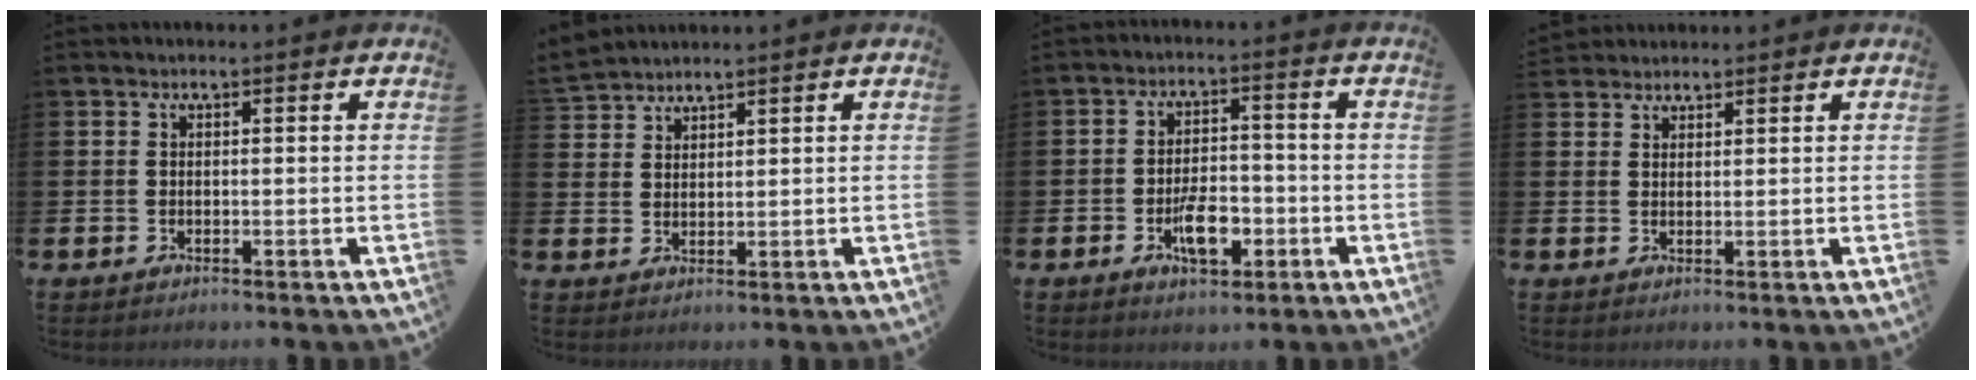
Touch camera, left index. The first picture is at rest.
{"total": 3.0, "force": [3.0, 0.3, -0.5], "torque": [0.002, -0.013, 0.058]}
{"total": 5.6, "force": [-2.1, 2.8, 4.5], "torque": [-0.069, 0.004, -0.039]}
{"total": 2.2, "force": [2.1, 0.7, -0.4], "torque": [0.001, -0.001, 0.041]}